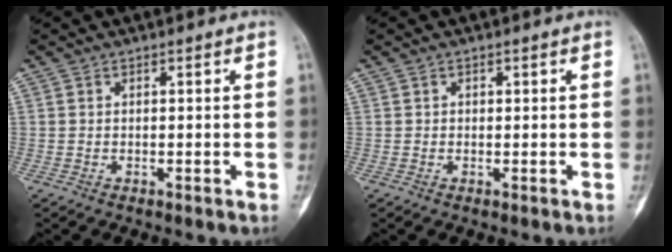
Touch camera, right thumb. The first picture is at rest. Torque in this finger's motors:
{"motor_torque": [-0.29, 0.17, 0.04, 0.14, 0.03]}